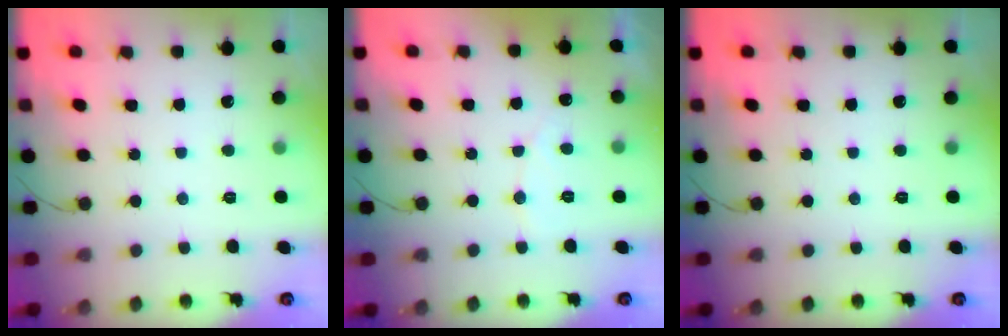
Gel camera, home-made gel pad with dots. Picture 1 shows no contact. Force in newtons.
{"total": 3.5, "press": 3.5, "slide": 0.2}
{"total": 0.0}